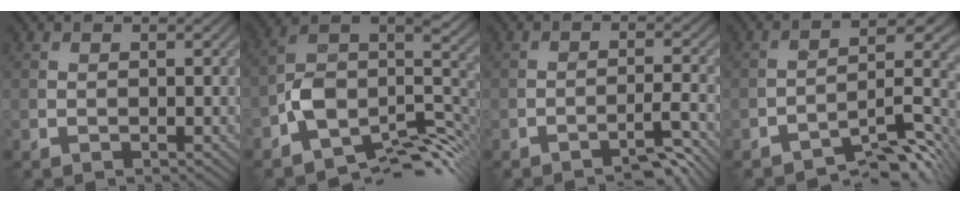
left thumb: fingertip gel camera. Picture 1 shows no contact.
{"total": 11.6, "force": [-6.2, 5.9, 7.9], "torque": [-0.136, -0.003, -0.120]}
{"total": 4.1, "force": [-3.2, 0.3, 2.6], "torque": [-0.038, 0.016, -0.055]}
{"total": 8.5, "force": [-6.5, 2.6, 4.8], "torque": [-0.055, 0.006, -0.118]}